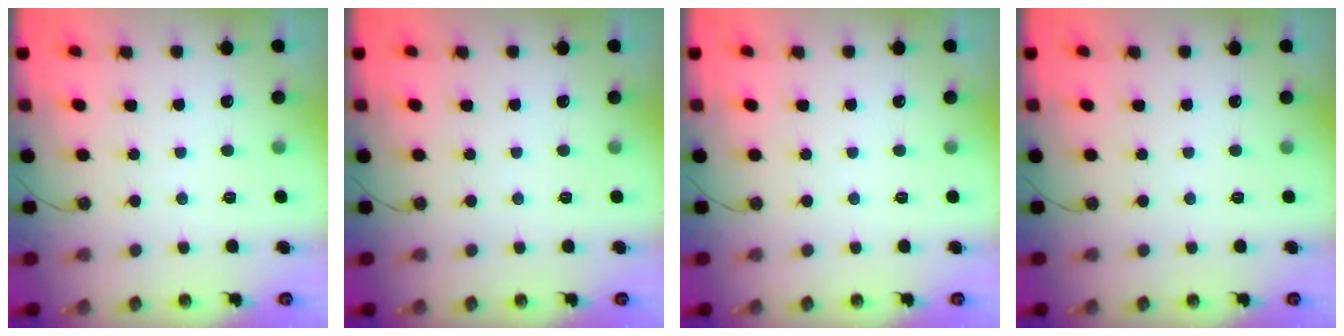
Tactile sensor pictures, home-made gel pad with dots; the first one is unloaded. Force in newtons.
{"total": 0.0}
{"total": 0.0}
{"total": 0.0}